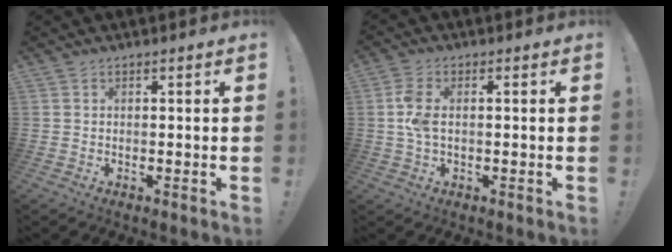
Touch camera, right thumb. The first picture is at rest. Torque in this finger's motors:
{"motor_torque": [0.35, -0.32, 0.07, -0.03, 0.01]}